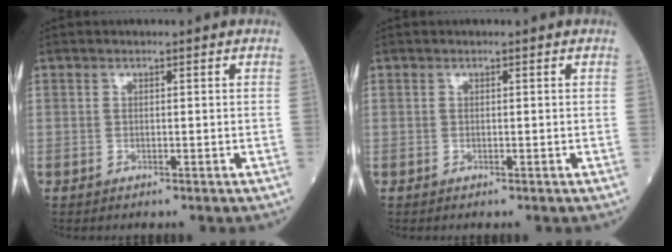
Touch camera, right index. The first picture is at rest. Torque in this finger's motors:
{"motor_torque": [0.00, 0.00, 0.00, 0.00]}